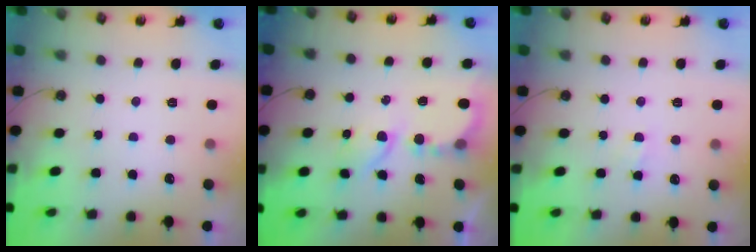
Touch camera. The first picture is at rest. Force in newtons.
{"total": 6.3, "press": 6.3, "slide": 0.6}
{"total": 5.1, "press": 5.1, "slide": 0.5}